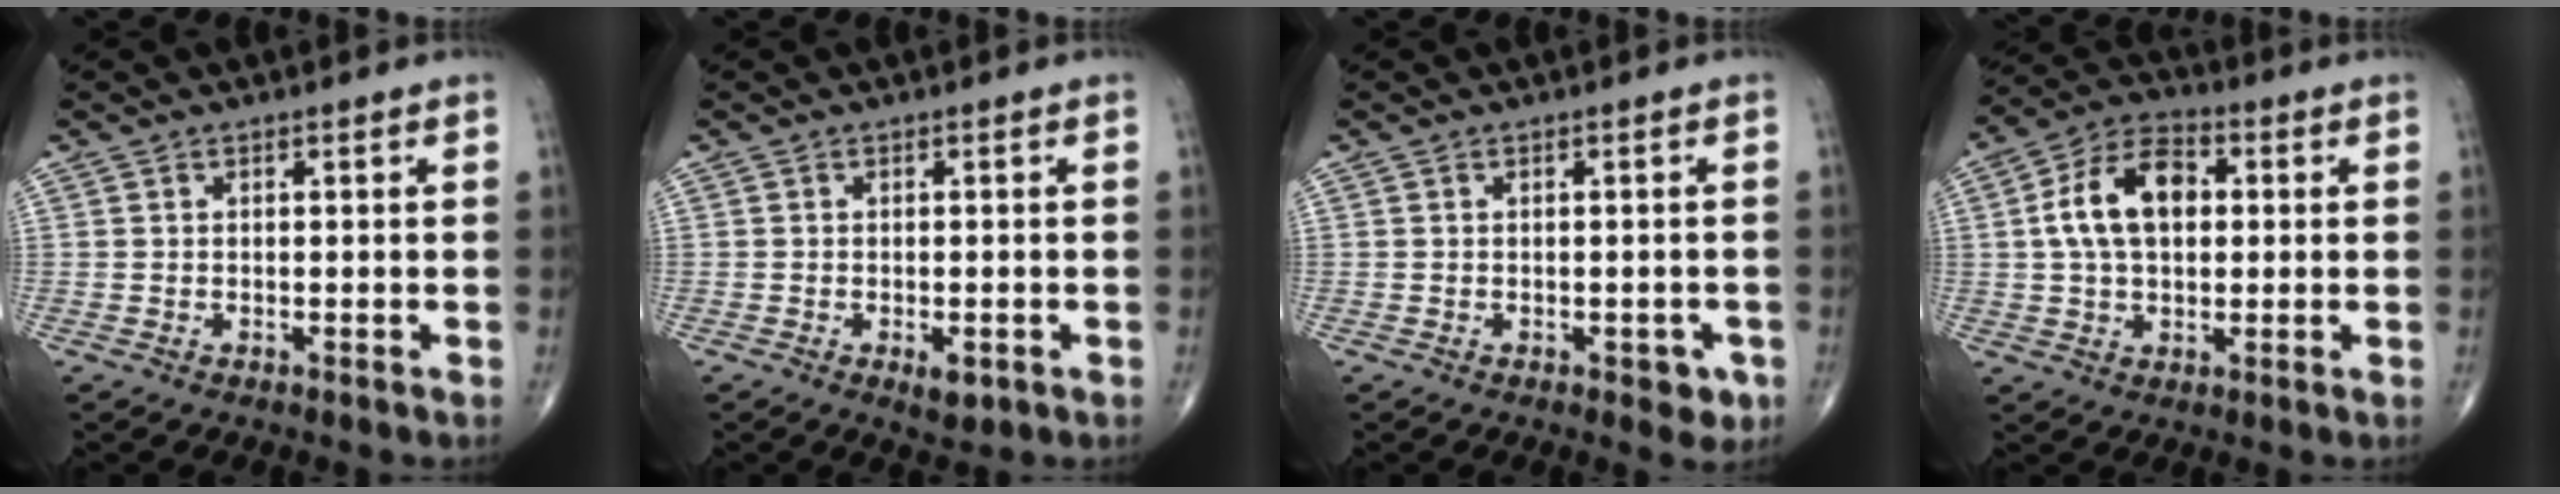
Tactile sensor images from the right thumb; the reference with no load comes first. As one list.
[{"total": 2.8, "force": [-1.1, 1.3, 2.3], "torque": [-0.029, -0.002, -0.011]}, {"total": 3.2, "force": [-1.3, 1.7, 2.3], "torque": [-0.010, 0.004, -0.012]}, {"total": 12.6, "force": [1.7, 7.9, 9.7], "torque": [-0.166, 0.022, 0.023]}]